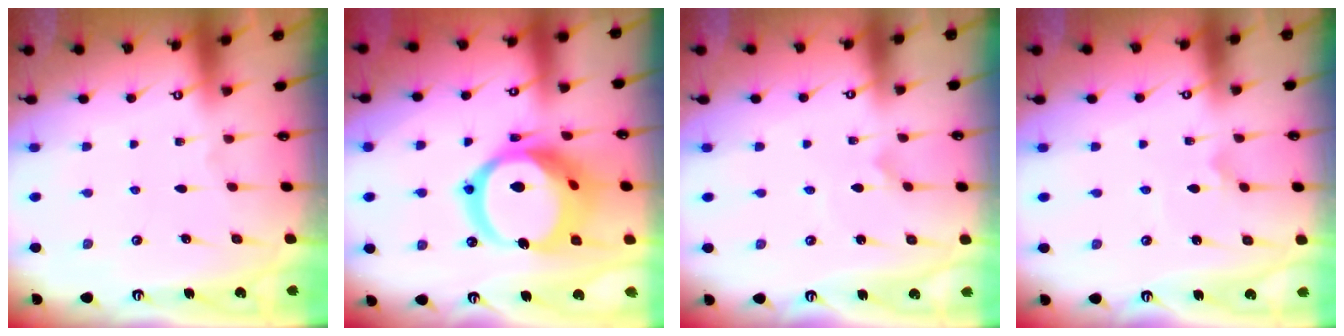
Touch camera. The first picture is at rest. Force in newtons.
{"total": 21.2, "press": 21.1, "slide": 2.3}
{"total": 1.3, "press": 1.3, "slide": 0.2}
{"total": 2.9, "press": 2.9, "slide": 0.2}